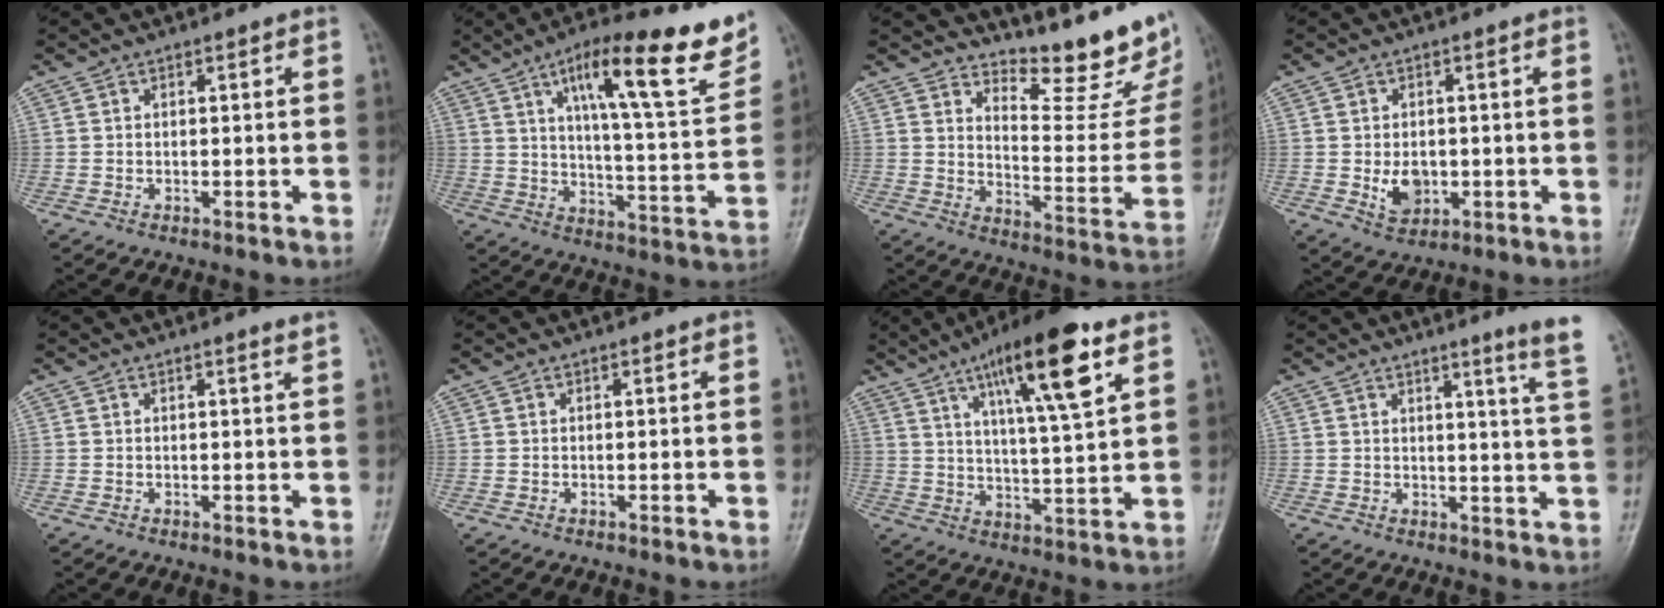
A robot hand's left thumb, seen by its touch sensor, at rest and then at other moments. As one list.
[{"total": 20.1, "force": [11.7, 4.5, 15.8], "torque": [-0.201, -0.045, 0.178]}, {"total": 16.1, "force": [13.5, 4.0, 7.7], "torque": [-0.070, -0.128, 0.183]}, {"total": 5.1, "force": [-0.7, 3.8, 3.4], "torque": [-0.040, -0.004, -0.004]}, {"total": 0.9, "force": [0.7, -0.3, 0.5], "torque": [-0.018, -0.008, 0.012]}, {"total": 0.0}, {"total": 16.5, "force": [8.3, 3.5, 13.8], "torque": [-0.213, -0.028, 0.135]}, {"total": 8.4, "force": [5.8, -0.9, 6.0], "torque": [-0.072, -0.043, 0.059]}]